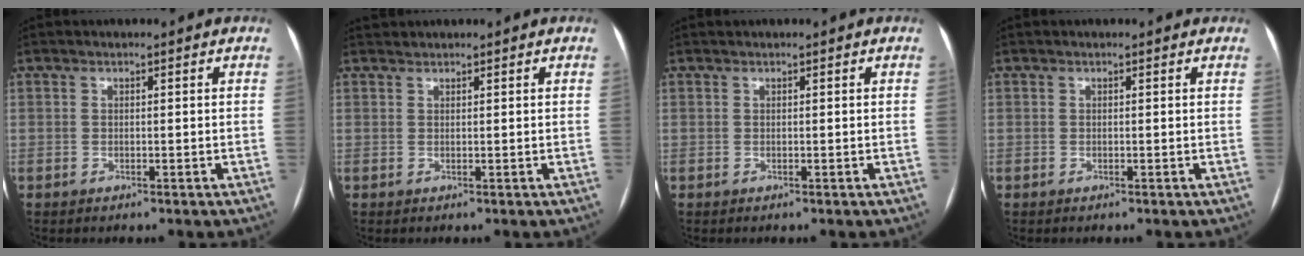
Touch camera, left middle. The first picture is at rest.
{"total": 0.9, "force": [0.8, 0.2, -0.1], "torque": [-0.006, 0.013, 0.019]}
{"total": 0.0}
{"total": 0.8, "force": [0.7, 0.4, 0.1], "torque": [-0.006, 0.003, 0.000]}